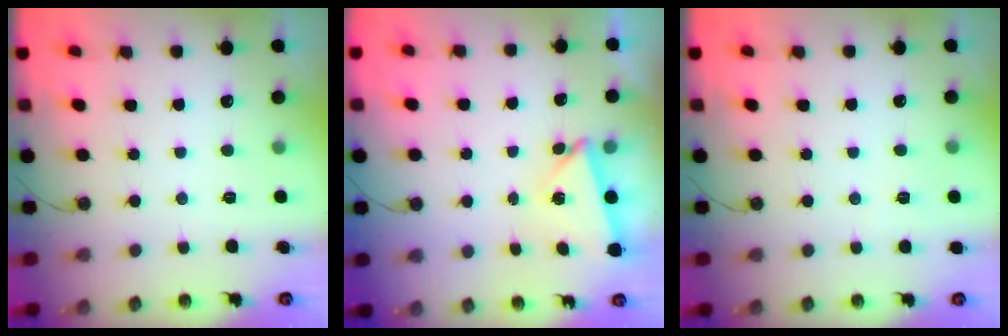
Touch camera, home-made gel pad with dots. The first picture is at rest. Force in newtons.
{"total": 3.3, "press": 3.0, "slide": 1.5}
{"total": 2.2, "press": 2.1, "slide": 0.7}